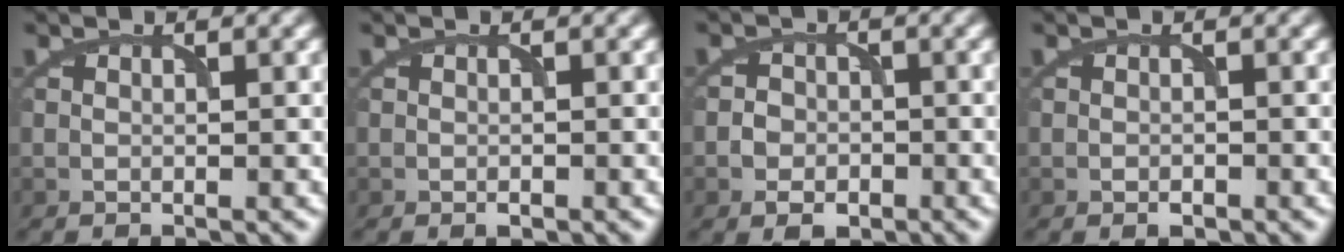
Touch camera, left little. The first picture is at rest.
{"total": 0.6, "force": [-0.3, 0.3, 0.4], "torque": [-0.005, -0.001, -0.006]}
{"total": 2.9, "force": [-1.4, 2.2, 1.3], "torque": [-0.012, 0.001, -0.030]}
{"total": 0.9, "force": [-0.5, 0.5, 0.5], "torque": [-0.007, -0.001, -0.009]}